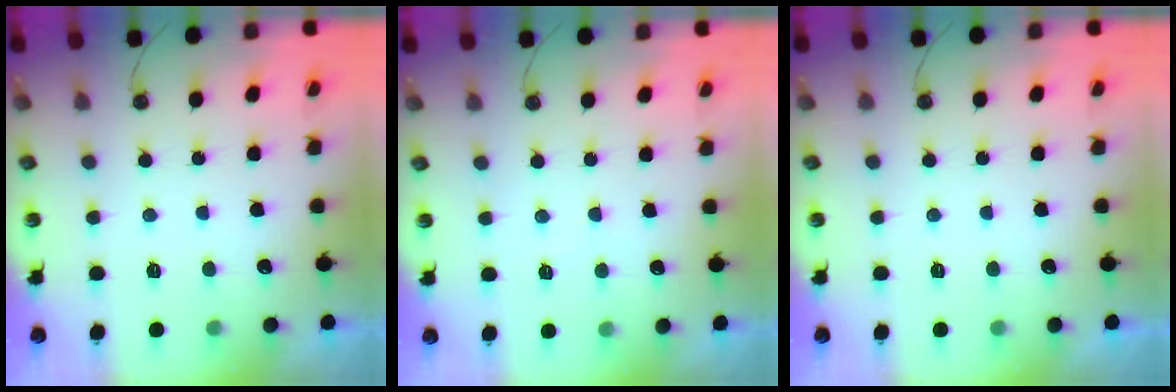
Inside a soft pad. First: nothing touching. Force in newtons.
{"total": 2.3, "press": 2.3, "slide": 0.4}
{"total": 0.0}